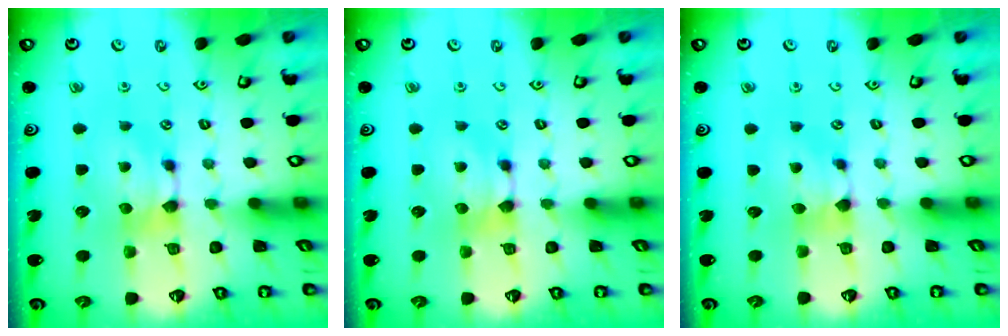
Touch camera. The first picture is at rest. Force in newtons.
{"total": 0.0}
{"total": 0.8, "press": 0.4, "slide": 0.6}